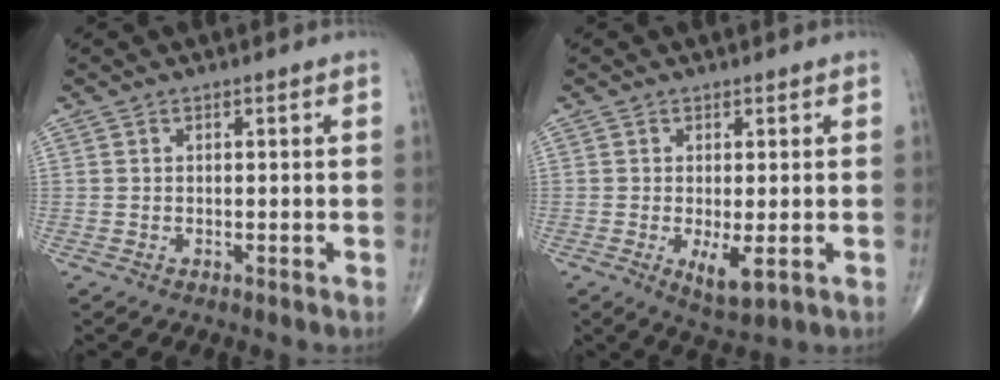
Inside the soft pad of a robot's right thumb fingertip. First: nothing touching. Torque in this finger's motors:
{"motor_torque": [-0.03, 0.48, -0.06, -0.09, 0.14]}